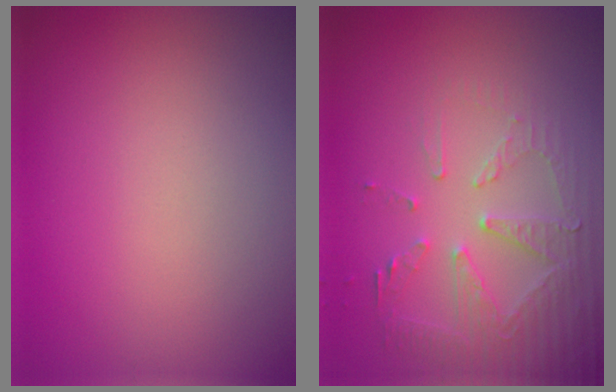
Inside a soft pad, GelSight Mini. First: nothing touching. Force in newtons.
{"total": 5.2, "press": 3.8, "slide": 3.5}